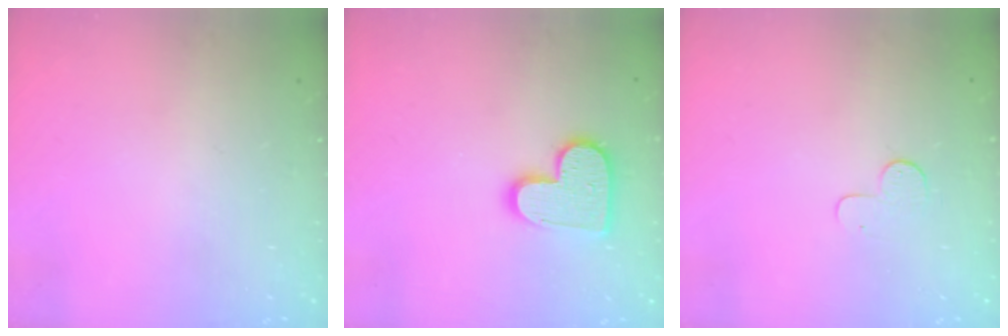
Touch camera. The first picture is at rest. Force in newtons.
{"total": 12.5, "press": 12.5, "slide": 0.7}
{"total": 4.8, "press": 4.7, "slide": 0.5}